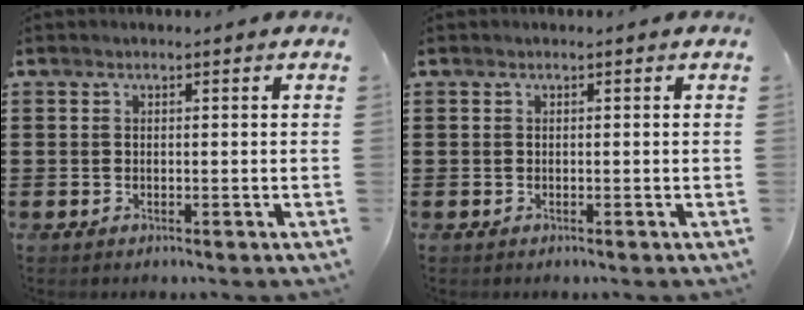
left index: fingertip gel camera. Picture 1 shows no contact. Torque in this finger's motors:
{"motor_torque": [0.00, 0.00, 0.00, 0.00]}